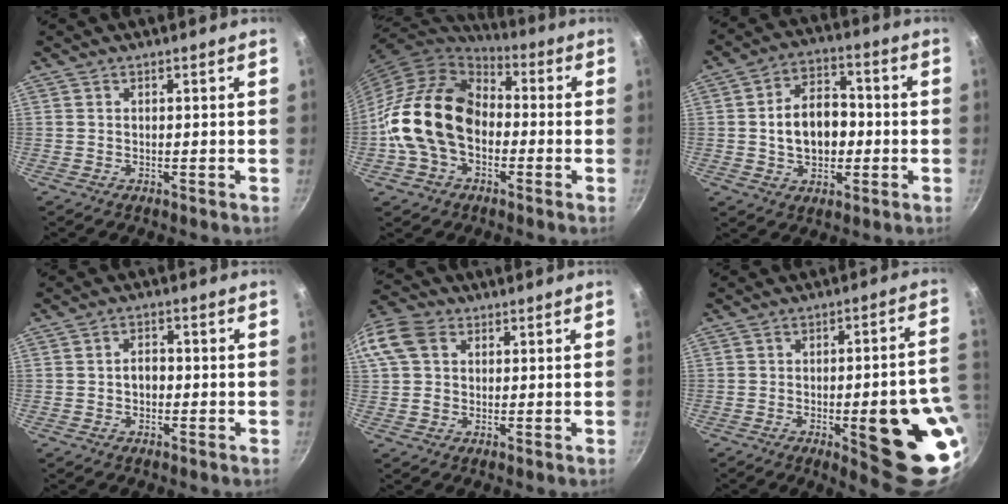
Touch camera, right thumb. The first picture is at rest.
{"total": 18.7, "force": [-2.3, 13.3, 12.9], "torque": [-0.208, 0.044, -0.056]}
{"total": 12.0, "force": [-0.7, 8.4, 8.5], "torque": [-0.110, 0.024, -0.014]}
{"total": 3.2, "force": [-0.4, 2.3, 2.2], "torque": [-0.018, 0.013, -0.006]}
{"total": 12.9, "force": [3.4, 10.2, 7.1], "torque": [-0.153, 0.023, 0.050]}
{"total": 20.2, "force": [-5.2, 5.7, 18.7], "torque": [-0.186, 0.017, -0.060]}